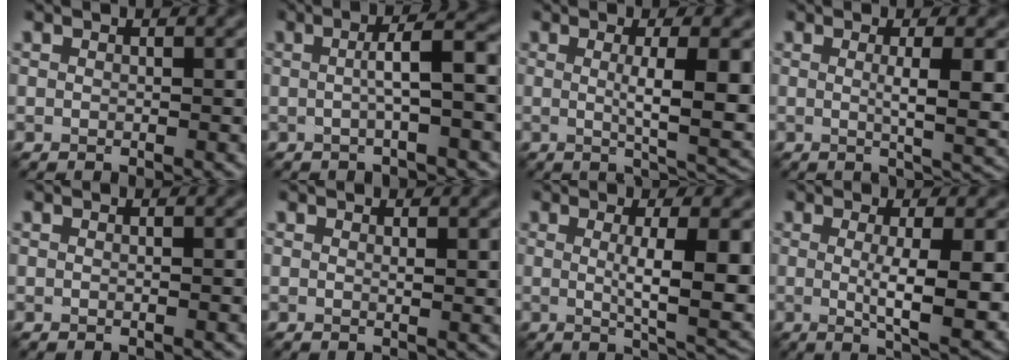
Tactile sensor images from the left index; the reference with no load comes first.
{"total": 4.0, "force": [0.0, 0.7, 3.9], "torque": [-0.060, 0.014, -0.003]}
{"total": 6.8, "force": [0.2, 1.5, 6.7], "torque": [-0.092, -0.008, 0.008]}
{"total": 4.9, "force": [0.3, 1.0, 4.8], "torque": [-0.070, -0.006, 0.006]}
{"total": 0.0}
{"total": 0.8, "force": [0.3, 0.1, 0.7], "torque": [-0.008, -0.003, 0.005]}
{"total": 7.6, "force": [0.3, 1.8, 7.4], "torque": [-0.100, -0.010, 0.010]}
{"total": 7.6, "force": [-0.2, 1.7, 7.4], "torque": [-0.105, -0.013, 0.003]}